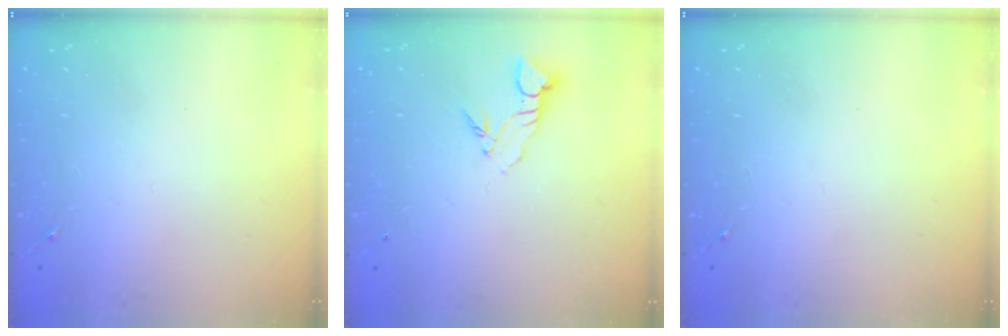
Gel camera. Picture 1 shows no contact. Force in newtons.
{"total": 4.2, "press": 4.2, "slide": 0.1}
{"total": 0.0}